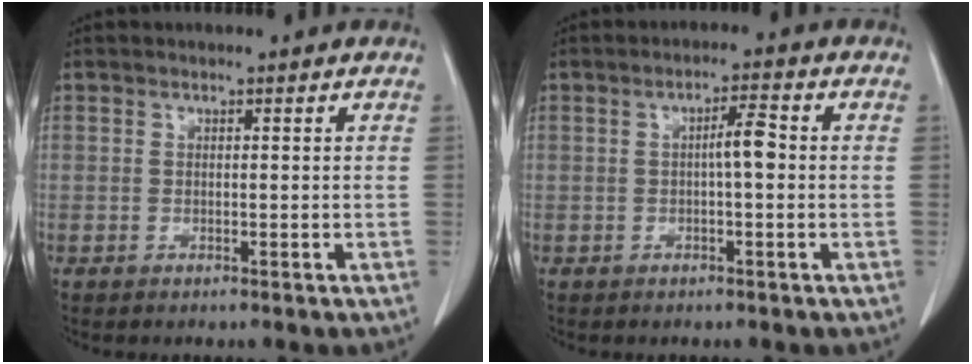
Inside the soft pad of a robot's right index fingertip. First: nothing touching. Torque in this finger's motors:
{"motor_torque": [0.46, -0.02, 0.19, 0.06]}